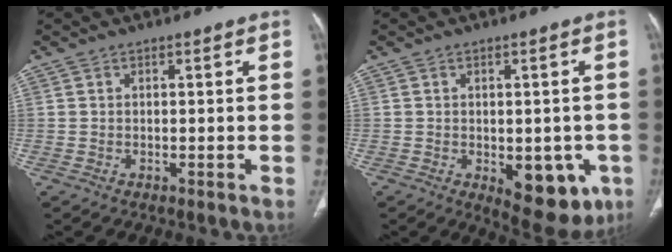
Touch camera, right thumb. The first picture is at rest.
{"total": 11.9, "force": [-3.9, 6.3, 9.2], "torque": [-0.080, 0.000, -0.034]}